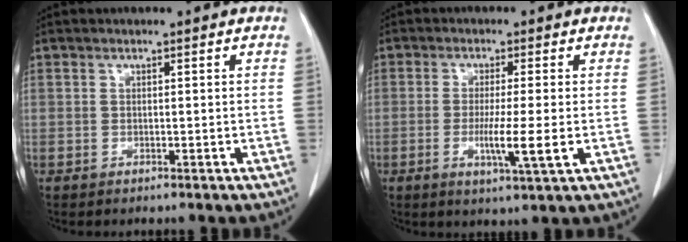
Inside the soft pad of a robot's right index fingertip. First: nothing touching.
{"total": 6.2, "force": [-1.2, -0.4, 6.0], "torque": [-0.104, -0.017, -0.021]}